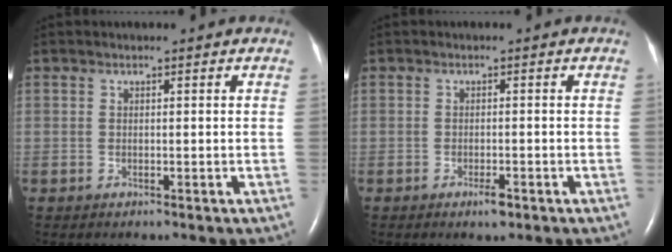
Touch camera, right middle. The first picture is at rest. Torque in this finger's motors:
{"motor_torque": [0.21, -0.20, 0.12, 0.04]}